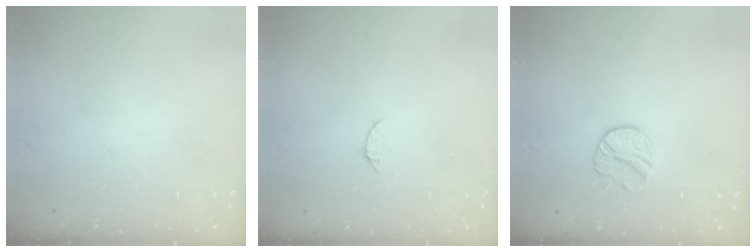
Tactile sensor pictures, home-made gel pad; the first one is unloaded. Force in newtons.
{"total": 5.6, "press": 5.5, "slide": 0.6}
{"total": 8.8, "press": 8.8, "slide": 0.2}